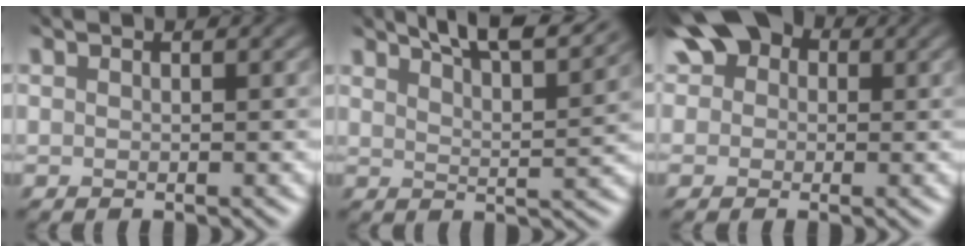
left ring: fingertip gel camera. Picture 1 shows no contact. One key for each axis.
{"total": 8.4, "fx": 6.7, "fy": 2.1, "fz": 4.6, "tx": -0.070, "ty": 0.007, "tz": 0.066}
{"total": 5.4, "fx": 2.2, "fy": 4.1, "fz": 2.7, "tx": -0.076, "ty": 0.008, "tz": 0.024}